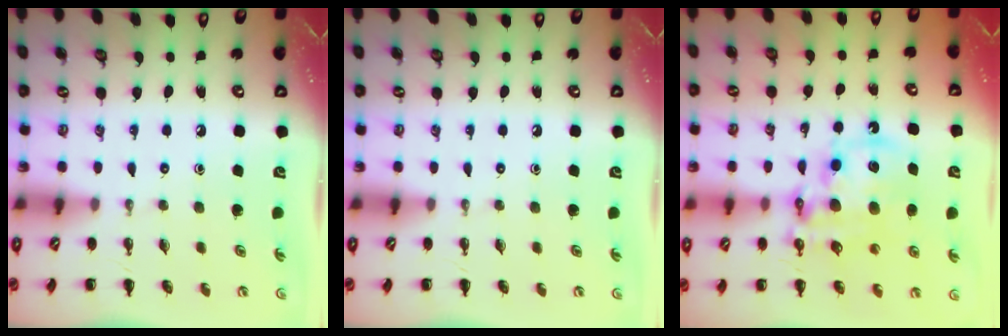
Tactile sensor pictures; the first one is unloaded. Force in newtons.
{"total": 0.0}
{"total": 13.5, "press": 13.2, "slide": 3.1}